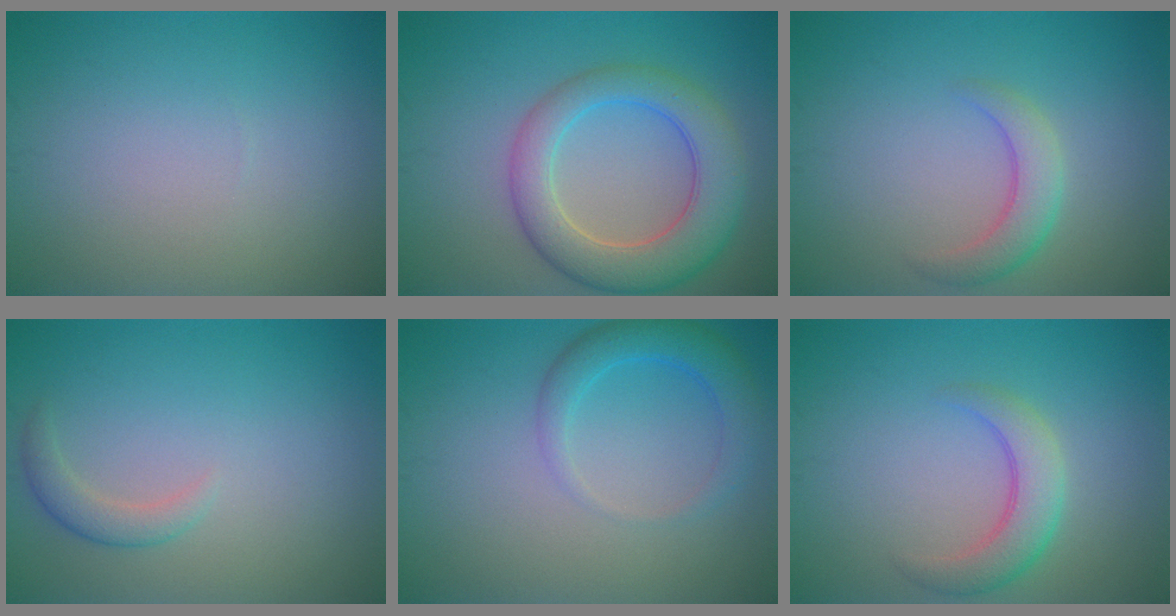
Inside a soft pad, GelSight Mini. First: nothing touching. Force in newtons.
{"total": 6.8, "press": 6.8, "slide": 0.5}
{"total": 2.9, "press": 2.9, "slide": 0.1}
{"total": 1.8, "press": 1.7, "slide": 0.2}
{"total": 3.3, "press": 3.3, "slide": 0.2}
{"total": 3.6, "press": 3.6, "slide": 0.1}